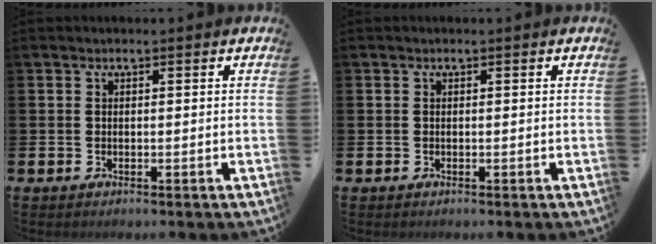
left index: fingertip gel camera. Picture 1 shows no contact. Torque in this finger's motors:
{"motor_torque": [-0.02, -0.02, 0.02, 0.00]}